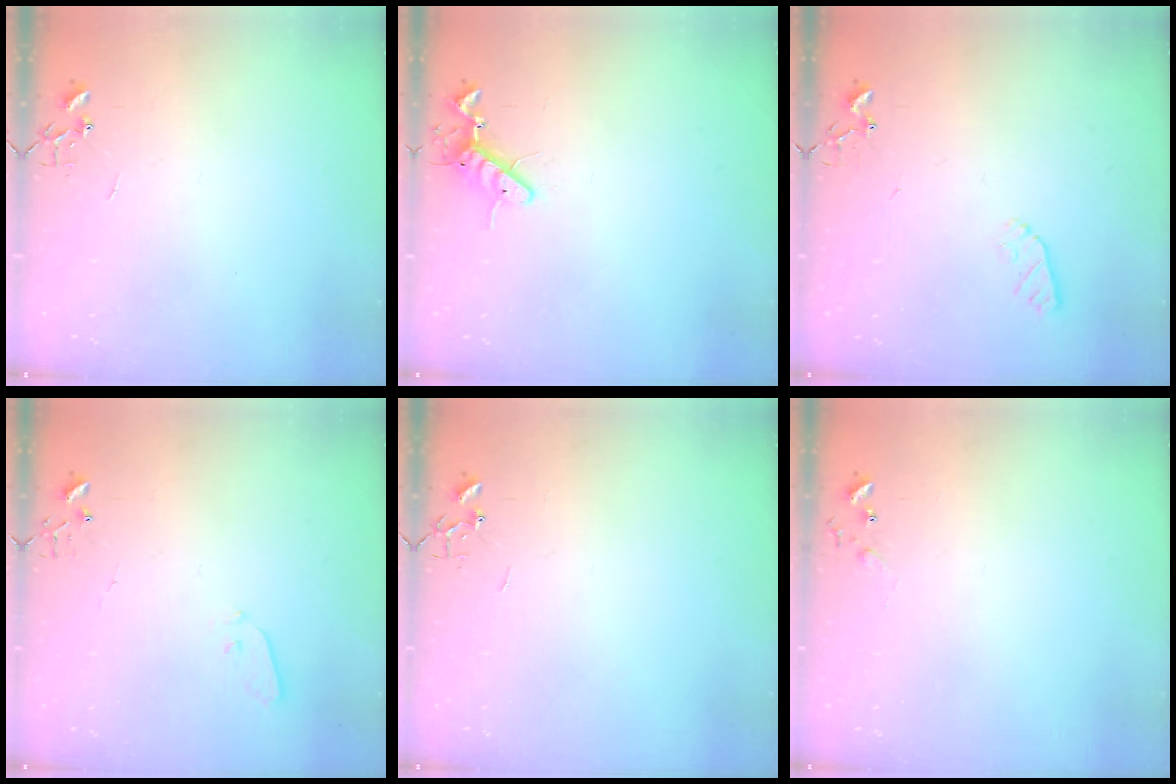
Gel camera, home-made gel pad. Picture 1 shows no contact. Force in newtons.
{"total": 8.5, "press": 8.4, "slide": 1.5}
{"total": 5.0, "press": 4.9, "slide": 0.9}
{"total": 3.6, "press": 3.6, "slide": 0.5}
{"total": 0.0}
{"total": 5.1, "press": 5.0, "slide": 0.8}